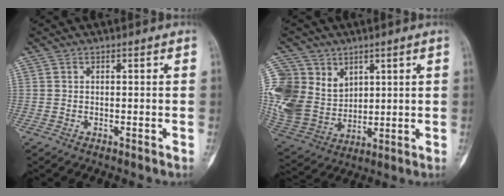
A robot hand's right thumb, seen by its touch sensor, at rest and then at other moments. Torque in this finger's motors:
{"motor_torque": [0.22, 0.60, 0.68, 0.68, 0.14]}